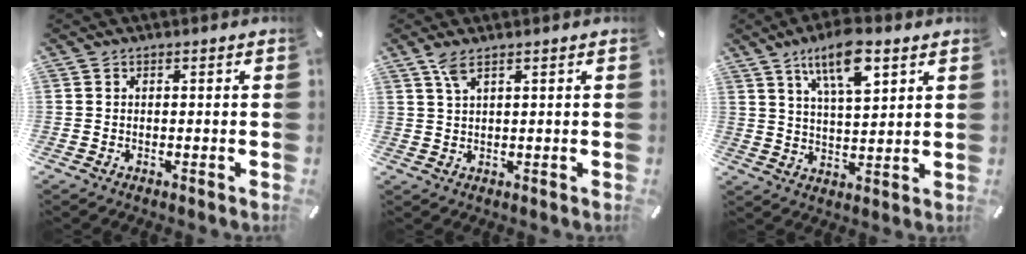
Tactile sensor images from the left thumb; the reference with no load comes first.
{"total": 3.3, "force": [1.9, 0.6, 2.6], "torque": [-0.058, 0.003, 0.033]}
{"total": 11.3, "force": [7.1, 4.0, 7.8], "torque": [-0.142, -0.019, 0.125]}